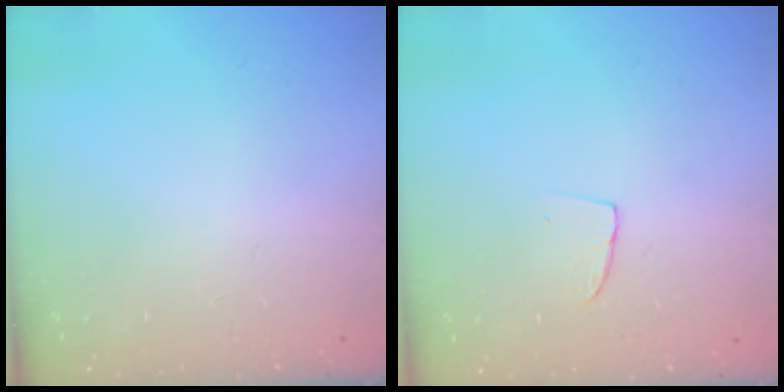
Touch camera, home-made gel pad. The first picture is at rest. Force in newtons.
{"total": 2.9, "press": 2.9, "slide": 0.2}